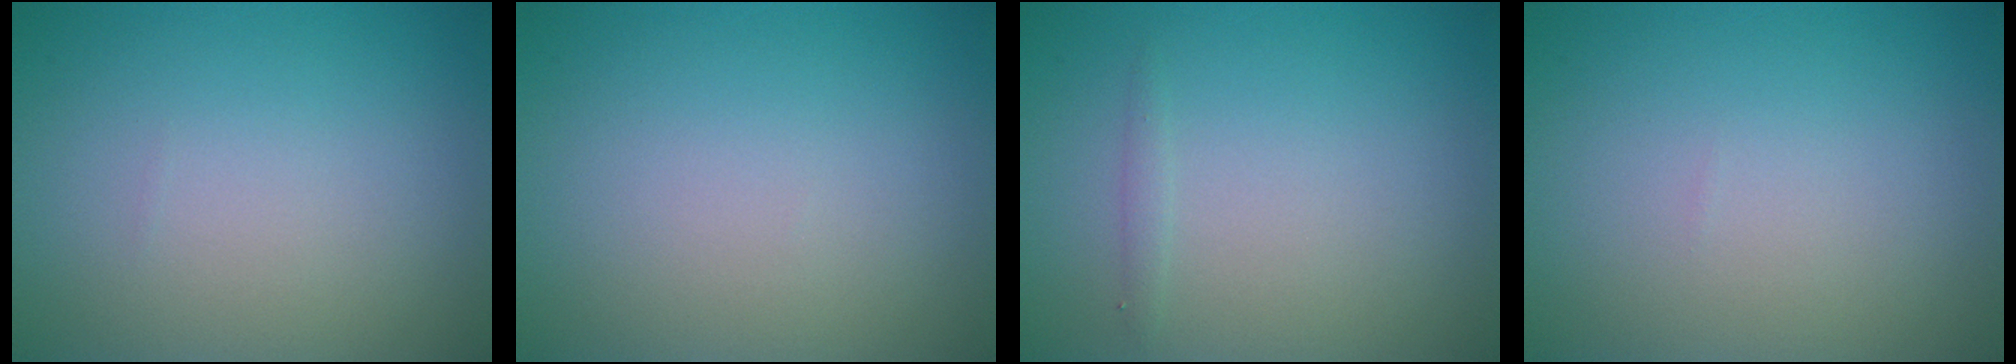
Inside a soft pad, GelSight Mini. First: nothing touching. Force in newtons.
{"total": 0.0}
{"total": 0.6, "press": 0.6, "slide": 0.0}
{"total": 0.0}